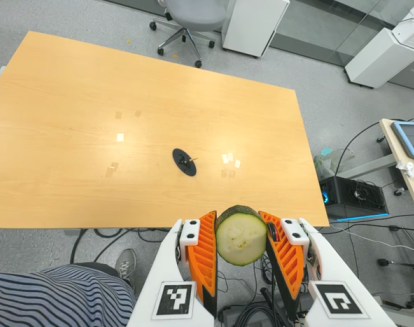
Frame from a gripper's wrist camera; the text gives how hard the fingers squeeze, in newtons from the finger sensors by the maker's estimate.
{"total": 9.6, "left": 8.7, "right": 10.6}